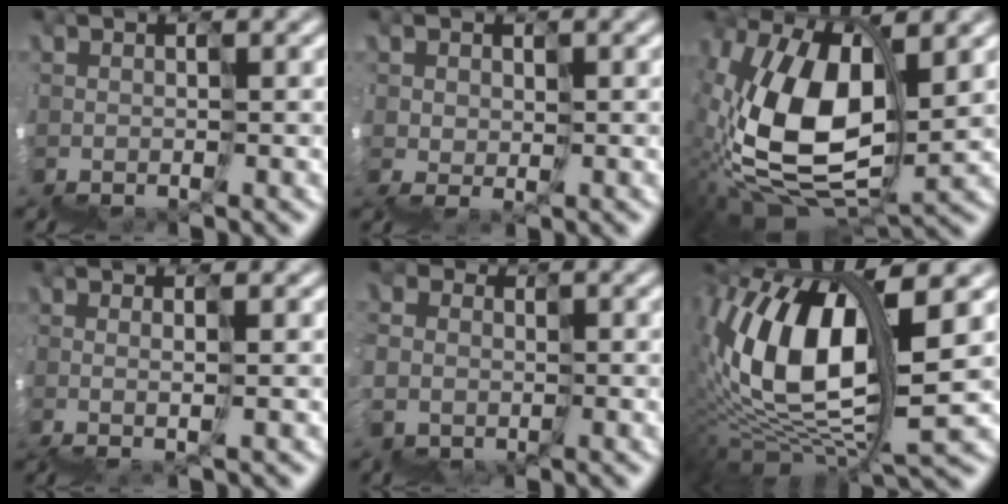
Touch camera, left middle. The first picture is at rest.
{"total": 2.0, "force": [0.4, 1.9, 0.4], "torque": [-0.004, 0.008, 0.016]}
{"total": 8.0, "force": [1.8, 4.2, 6.5], "torque": [-0.135, 0.016, 0.023]}
{"total": 1.4, "force": [0.6, 0.3, 1.3], "torque": [0.014, 0.019, 0.009]}
{"total": 2.7, "force": [-0.5, 2.4, -1.1], "torque": [0.006, -0.005, -0.012]}
{"total": 5.8, "force": [2.3, 2.0, 4.9], "torque": [-0.105, 0.018, 0.036]}